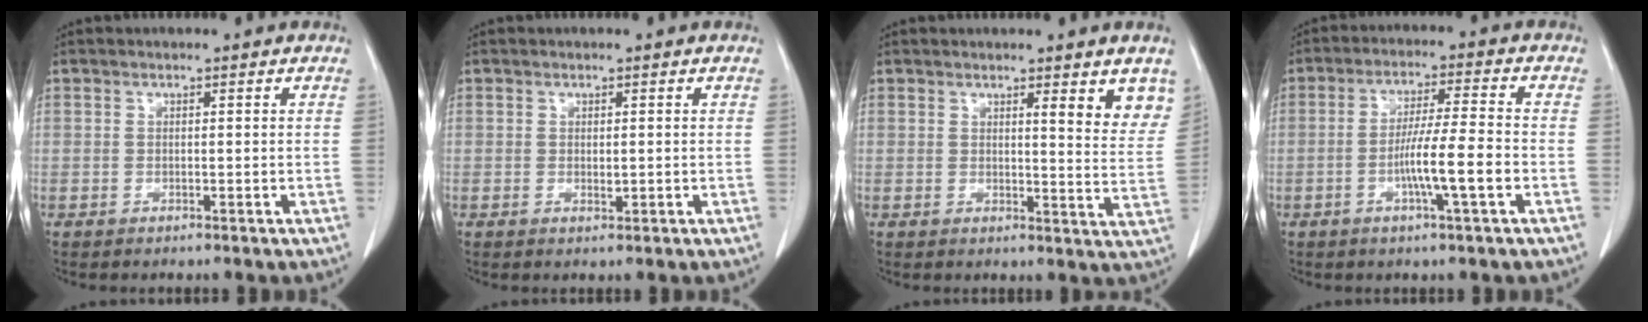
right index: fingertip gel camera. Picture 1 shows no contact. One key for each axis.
{"total": 1.0, "fx": 0.0, "fy": 0.4, "fz": 1.0, "tx": -0.017, "ty": -0.004, "tz": 0.003}
{"total": 6.0, "fx": 3.9, "fy": 0.9, "fz": 4.4, "tx": -0.046, "ty": -0.023, "tz": 0.038}
{"total": 8.4, "fx": -2.5, "fy": -0.4, "fz": 8.0, "tx": -0.141, "ty": -0.002, "tz": -0.047}